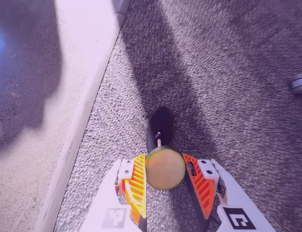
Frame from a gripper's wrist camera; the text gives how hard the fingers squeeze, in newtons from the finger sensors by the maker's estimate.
{"total": 8.4, "left": 8.4, "right": 8.4}